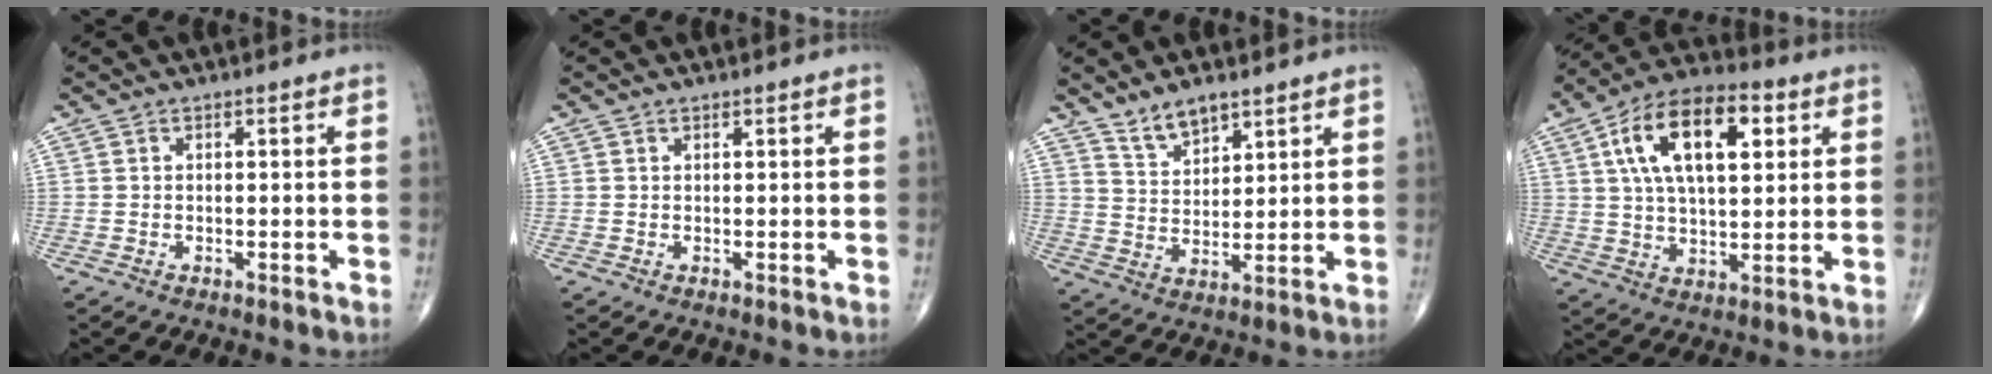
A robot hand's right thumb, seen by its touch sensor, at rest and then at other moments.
{"total": 0.0}
{"total": 4.1, "force": [3.5, 1.1, 1.8], "torque": [-0.026, -0.028, 0.070]}
{"total": 17.5, "force": [5.6, 8.5, 14.2], "torque": [-0.231, 0.006, 0.091]}